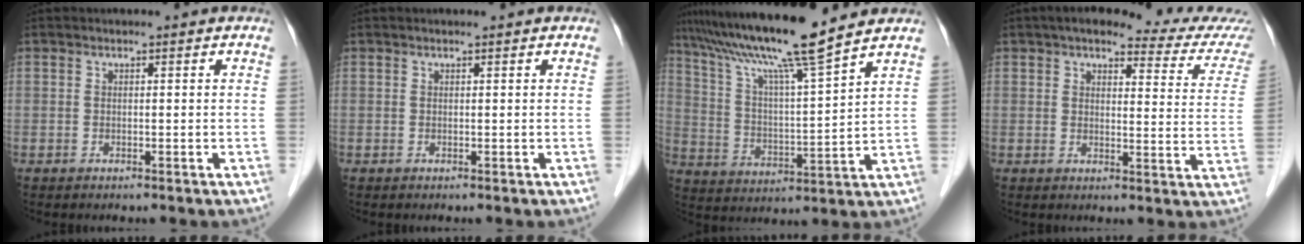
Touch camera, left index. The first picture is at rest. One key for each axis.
{"total": 0.6, "fx": 0.5, "fy": -0.1, "fz": 0.3, "tx": -0.010, "ty": 0.002, "tz": 0.011}
{"total": 14.5, "fx": 11.9, "fy": -1.9, "fz": 8.1, "tx": -0.146, "ty": 0.003, "tz": 0.208}
{"total": 15.3, "fx": 13.7, "fy": 2.1, "fz": 6.5, "tx": -0.067, "ty": -0.016, "tz": 0.142}